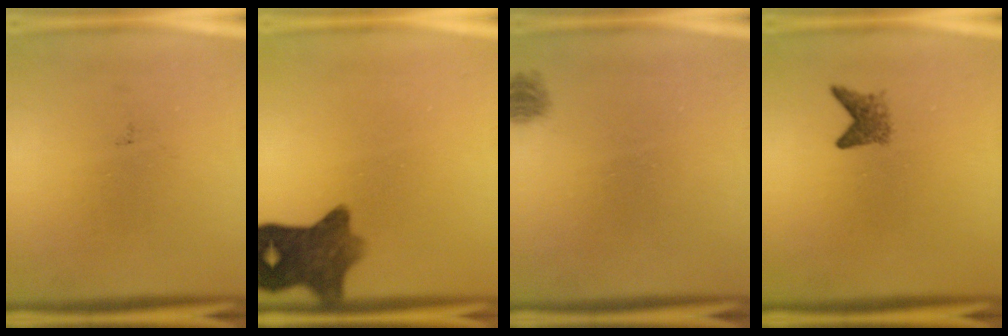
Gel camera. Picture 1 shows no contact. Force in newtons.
{"total": 8.5}
{"total": 1.0}
{"total": 2.2}